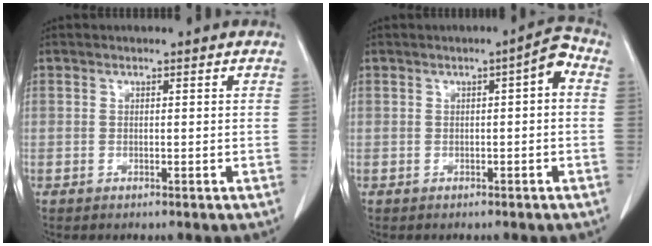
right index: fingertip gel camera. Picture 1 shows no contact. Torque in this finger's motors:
{"motor_torque": [0.23, -0.09, 0.16, 0.01]}